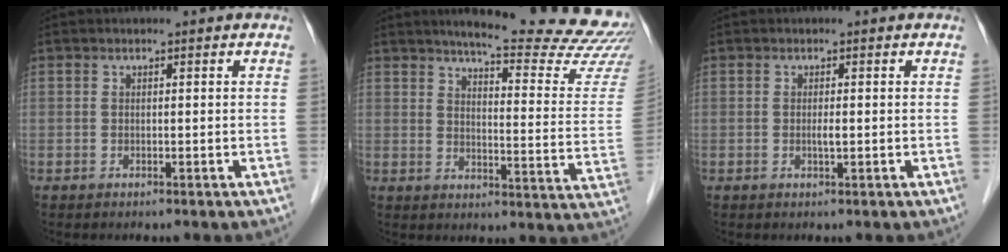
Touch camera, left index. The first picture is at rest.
{"total": 22.1, "force": [20.4, -0.1, 8.5], "torque": [-0.113, -0.111, 0.237]}
{"total": 0.9, "force": [0.0, 0.1, 0.9], "torque": [-0.018, -0.002, -0.001]}